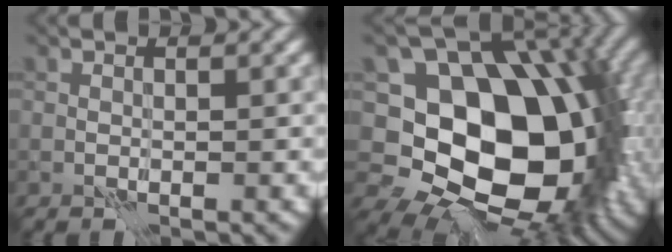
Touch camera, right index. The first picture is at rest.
{"total": 15.7, "force": [-1.2, 11.2, 11.0], "torque": [-0.135, -0.011, -0.019]}